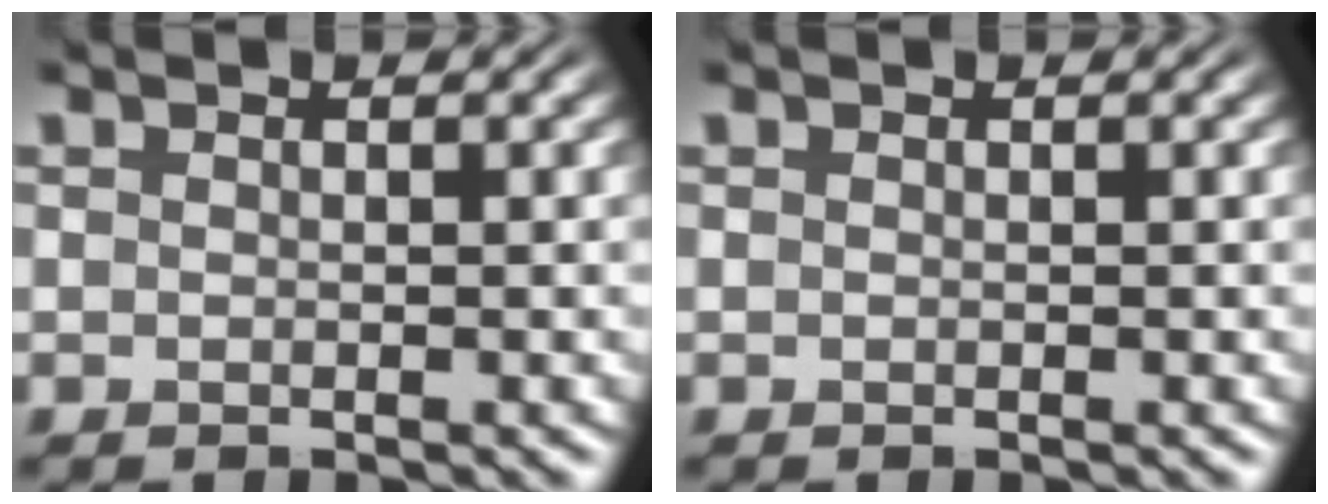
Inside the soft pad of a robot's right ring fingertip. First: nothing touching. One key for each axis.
{"total": 0.0}